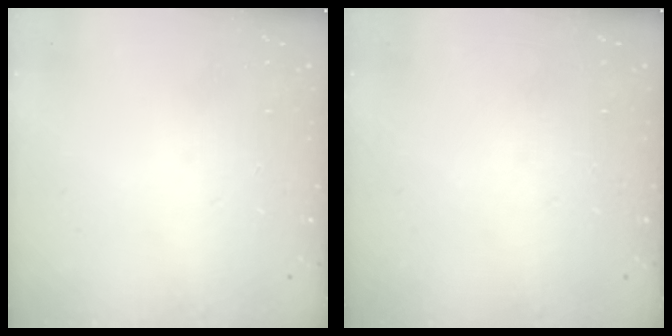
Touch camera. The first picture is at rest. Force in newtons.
{"total": 0.0}